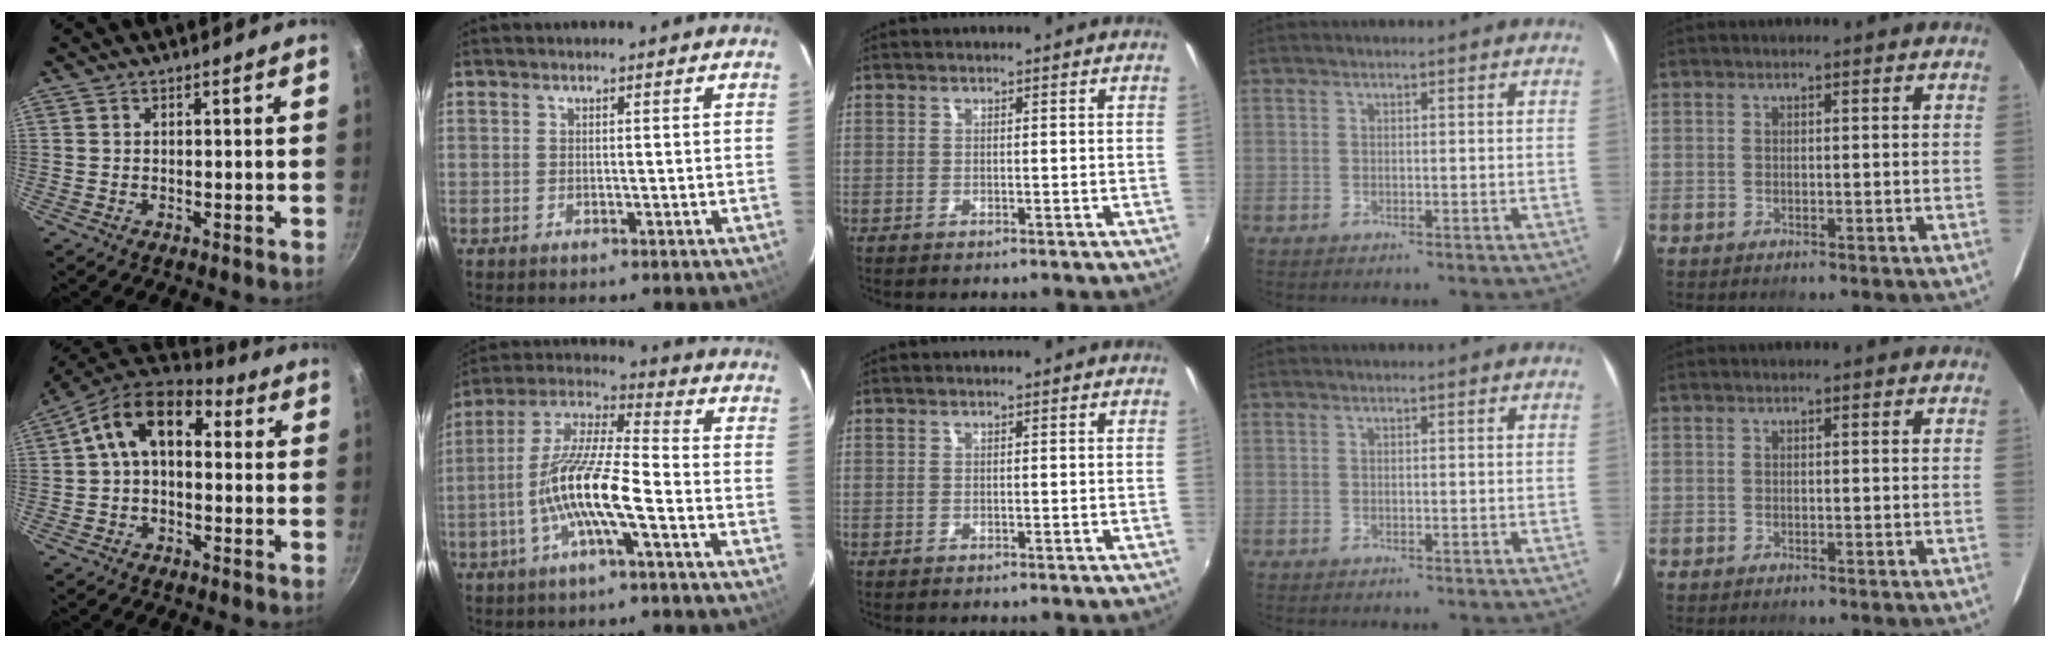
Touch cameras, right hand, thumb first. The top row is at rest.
{"thumb": {"total": 12.5, "force": [2.1, 8.1, 9.3], "torque": [-0.136, 0.032, 0.010]}, "index": {"total": 12.8, "force": [-4.5, 1.8, 11.9], "torque": [-0.240, 0.000, -0.093]}}